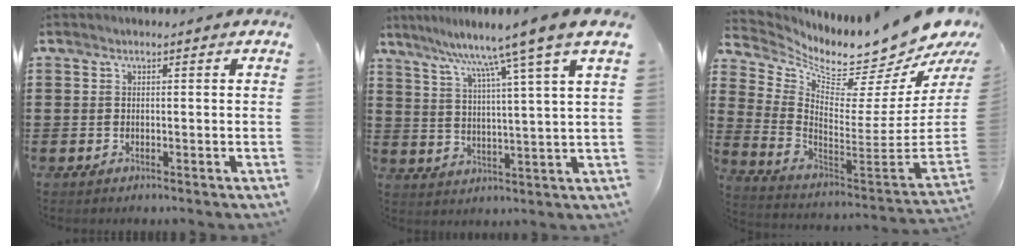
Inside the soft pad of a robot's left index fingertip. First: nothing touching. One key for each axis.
{"total": 8.5, "fx": 6.7, "fy": -1.6, "fz": 5.0, "tx": -0.118, "ty": -0.044, "tz": 0.099}
{"total": 5.7, "fx": 5.5, "fy": 0.6, "fz": 1.4, "tx": -0.053, "ty": -0.087, "tz": 0.081}